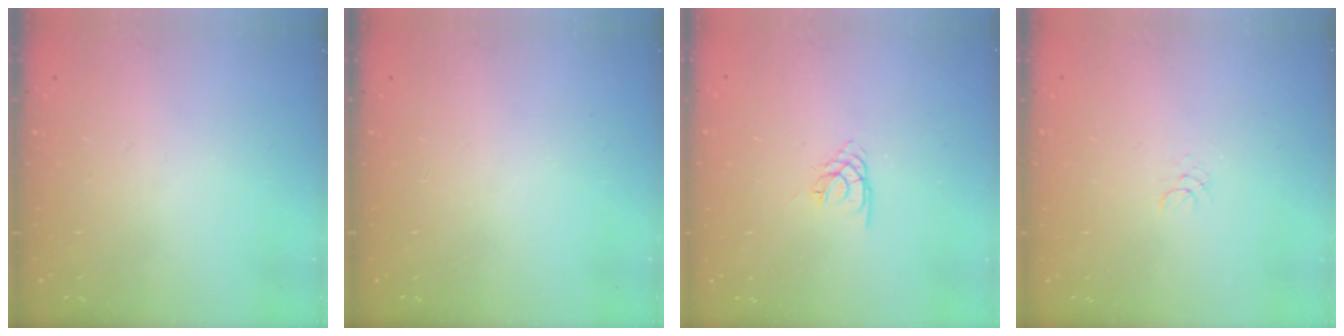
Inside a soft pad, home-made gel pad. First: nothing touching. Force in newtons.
{"total": 0.0}
{"total": 1.7, "press": 1.7, "slide": 0.4}
{"total": 1.1, "press": 1.1, "slide": 0.1}